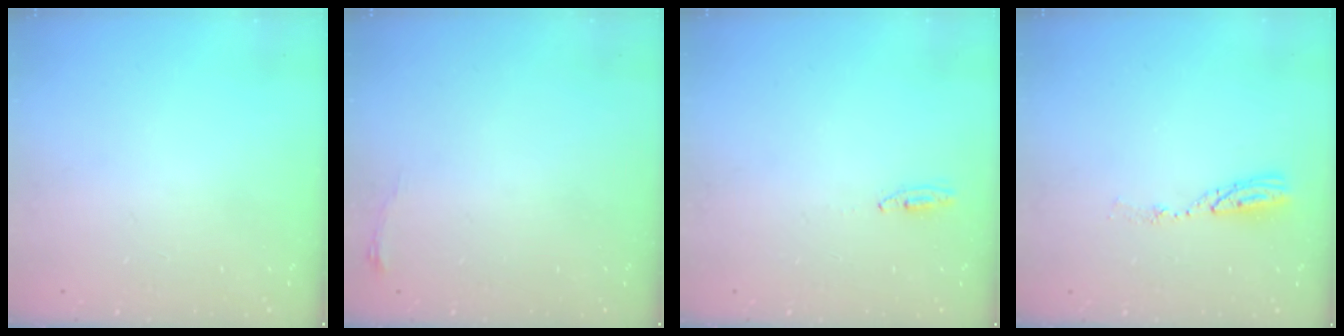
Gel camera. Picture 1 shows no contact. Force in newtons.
{"total": 3.4, "press": 3.4, "slide": 0.5}
{"total": 2.7, "press": 2.5, "slide": 1.0}
{"total": 5.2, "press": 5.2, "slide": 0.3}